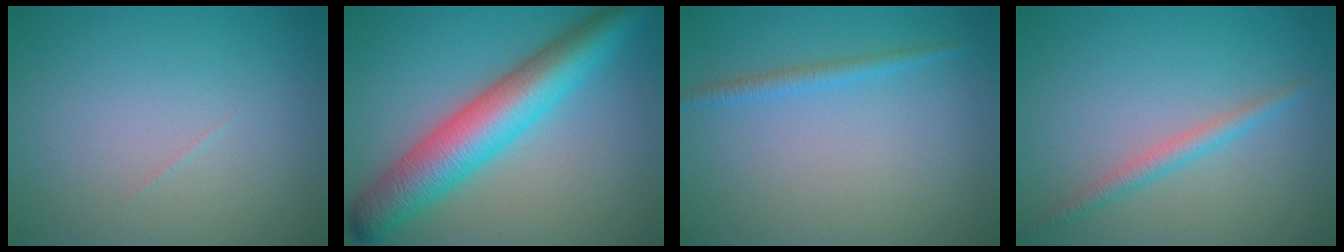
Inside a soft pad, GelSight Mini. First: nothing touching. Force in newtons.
{"total": 8.4, "press": 8.4, "slide": 0.2}
{"total": 1.4, "press": 1.4, "slide": 0.1}
{"total": 1.9, "press": 1.9, "slide": 0.1}